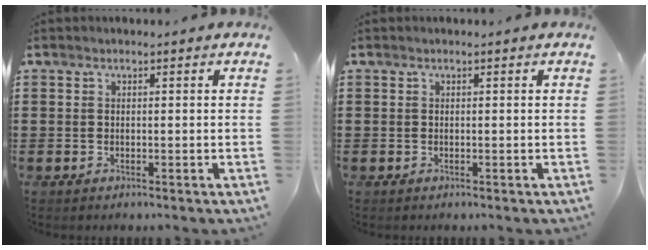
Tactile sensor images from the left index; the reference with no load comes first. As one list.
[{"total": 0.0}]